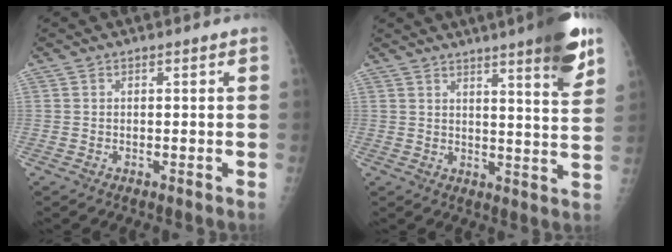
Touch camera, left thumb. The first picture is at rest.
{"total": 12.1, "force": [7.7, 1.3, 9.3], "torque": [-0.111, -0.038, 0.097]}